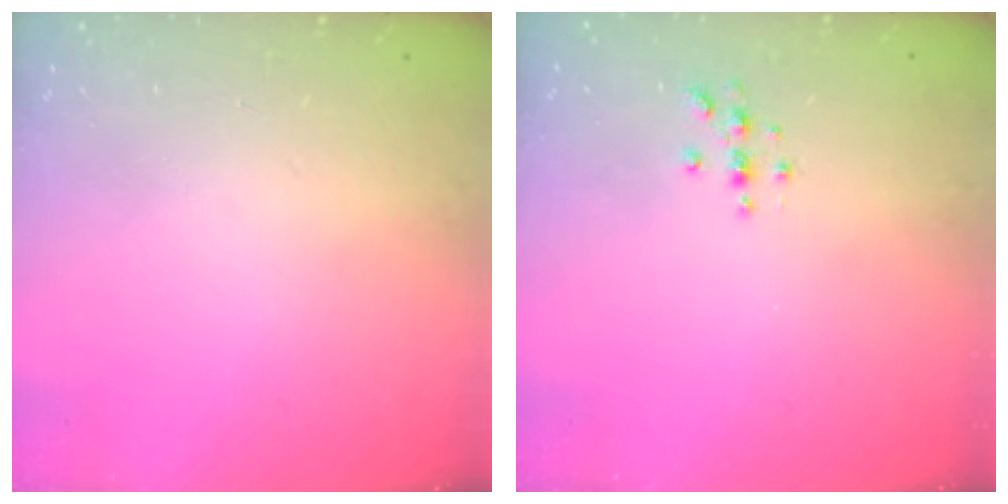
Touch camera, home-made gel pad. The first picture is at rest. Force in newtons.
{"total": 3.0, "press": 3.0, "slide": 0.4}